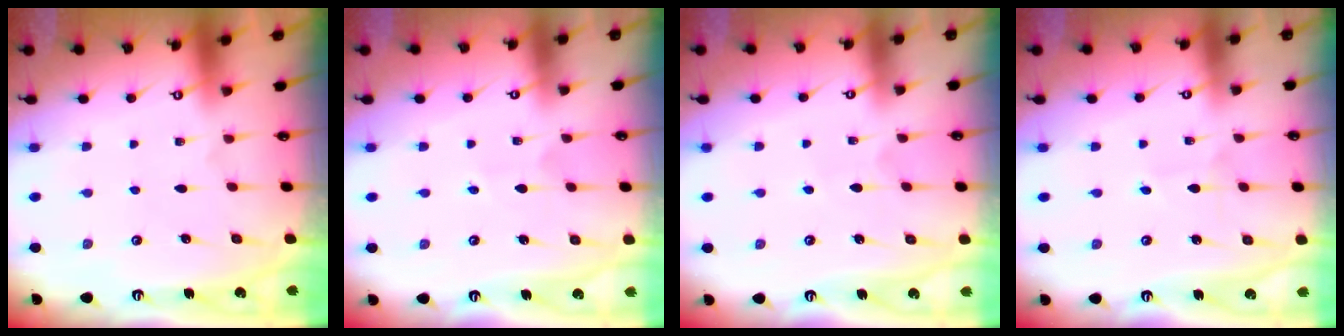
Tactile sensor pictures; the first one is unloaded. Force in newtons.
{"total": 3.5, "press": 3.5, "slide": 0.4}
{"total": 3.7, "press": 3.7, "slide": 0.4}
{"total": 2.0, "press": 2.0, "slide": 0.2}